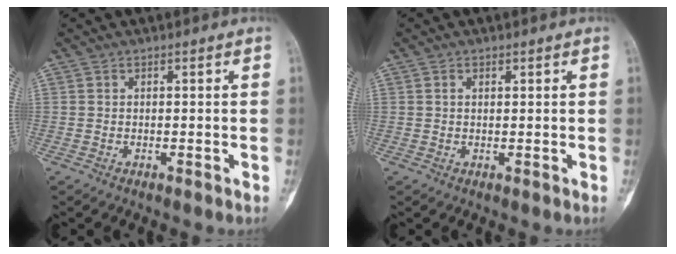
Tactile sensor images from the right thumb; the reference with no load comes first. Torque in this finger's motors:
{"motor_torque": [-0.09, -0.13, 0.11, -0.21, 0.02]}